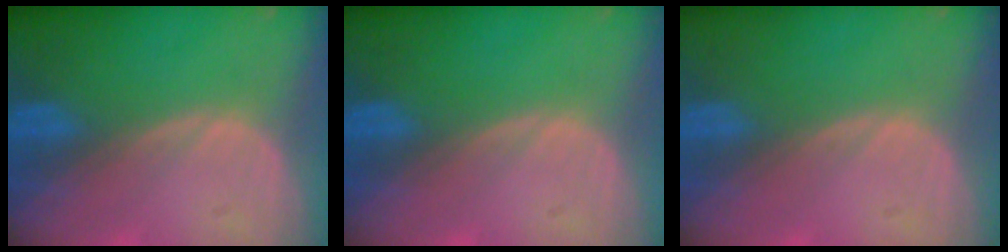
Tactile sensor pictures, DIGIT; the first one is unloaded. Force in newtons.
{"total": 0.0}
{"total": 0.0}